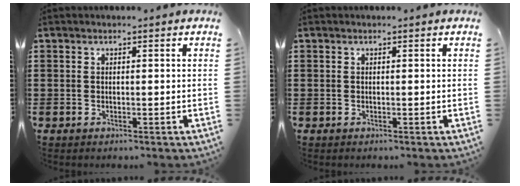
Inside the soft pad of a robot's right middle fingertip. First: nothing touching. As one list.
[{"total": 0.0}]